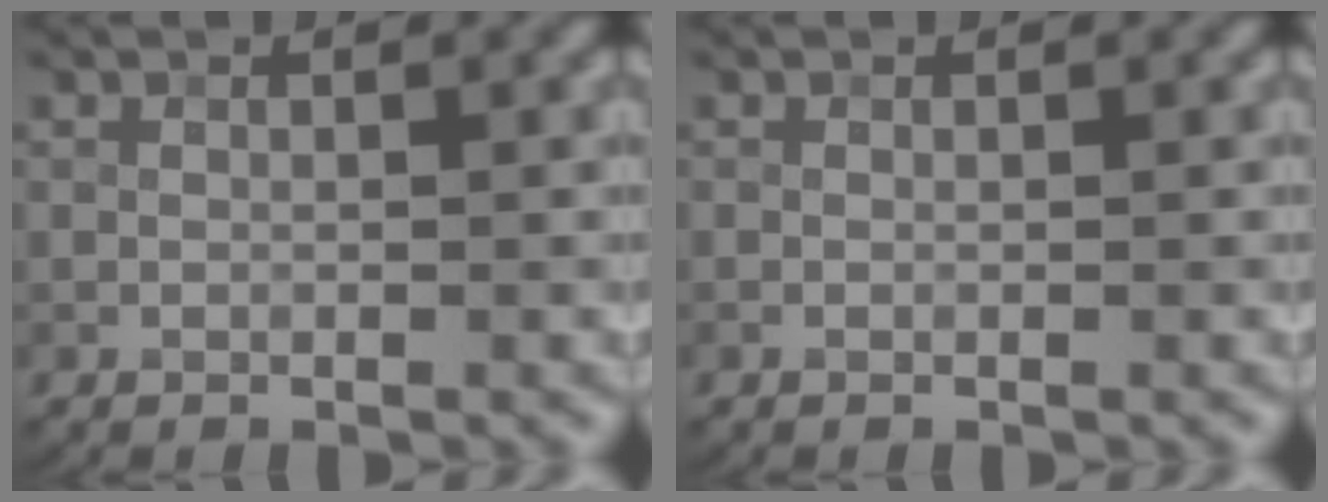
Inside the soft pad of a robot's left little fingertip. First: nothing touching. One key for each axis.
{"total": 0.0}